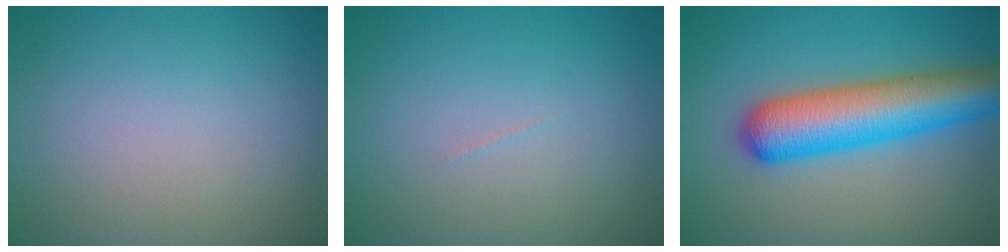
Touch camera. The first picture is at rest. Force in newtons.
{"total": 0.0}
{"total": 8.7, "press": 8.7, "slide": 0.3}